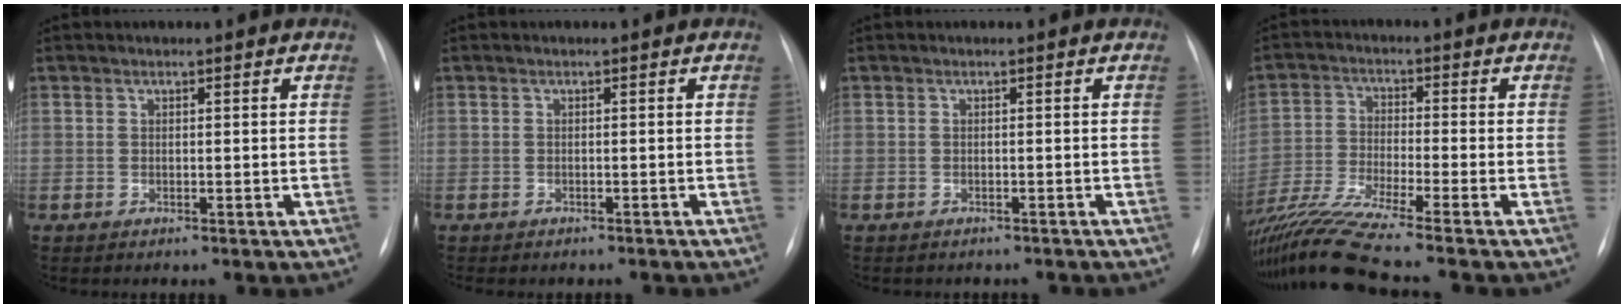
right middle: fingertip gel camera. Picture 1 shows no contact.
{"total": 3.6, "force": [-3.2, 1.1, 1.3], "torque": [-0.018, -0.006, -0.032]}
{"total": 3.2, "force": [-2.8, 1.2, 0.8], "torque": [-0.014, -0.005, -0.030]}
{"total": 12.0, "force": [-10.1, -2.3, 6.0], "torque": [-0.115, -0.030, -0.178]}